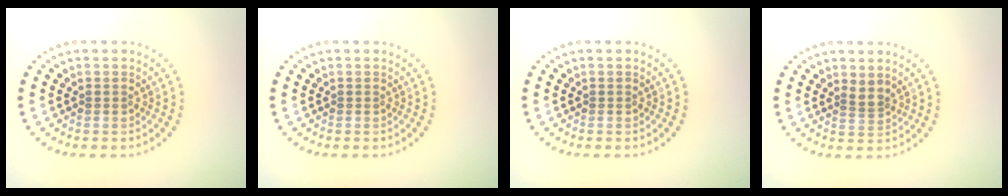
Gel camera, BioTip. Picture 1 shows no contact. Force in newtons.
{"total": 0.0}
{"total": 0.0}
{"total": 1.1, "press": 0.7, "slide": 0.9}